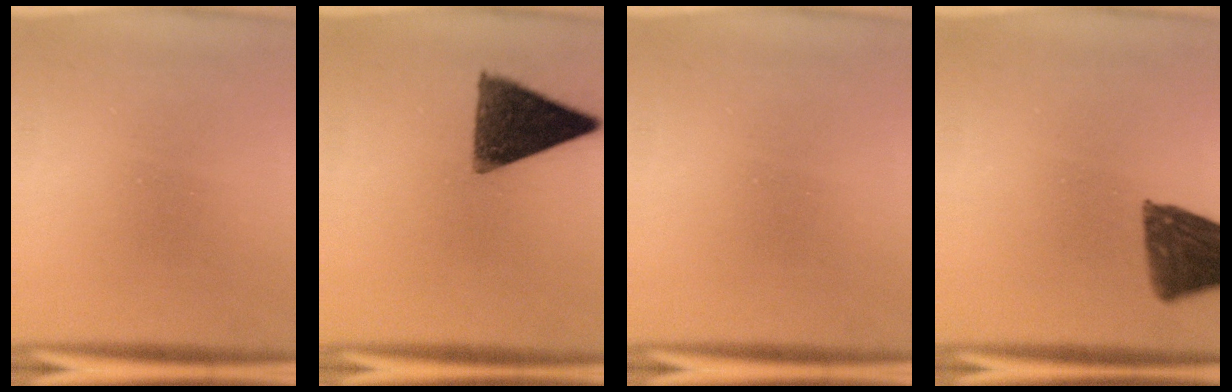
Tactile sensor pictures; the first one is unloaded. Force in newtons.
{"total": 12.4}
{"total": 0.0}
{"total": 10.7}